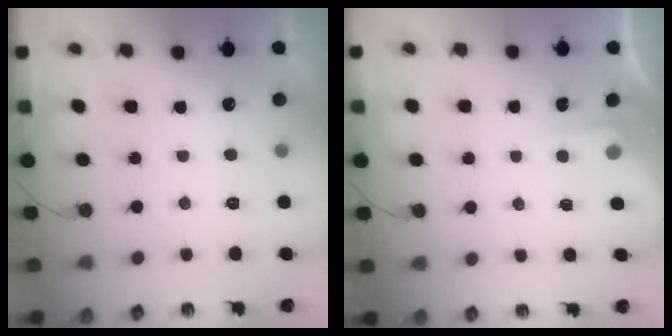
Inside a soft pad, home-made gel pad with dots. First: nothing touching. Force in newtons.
{"total": 3.0, "press": 2.9, "slide": 0.5}